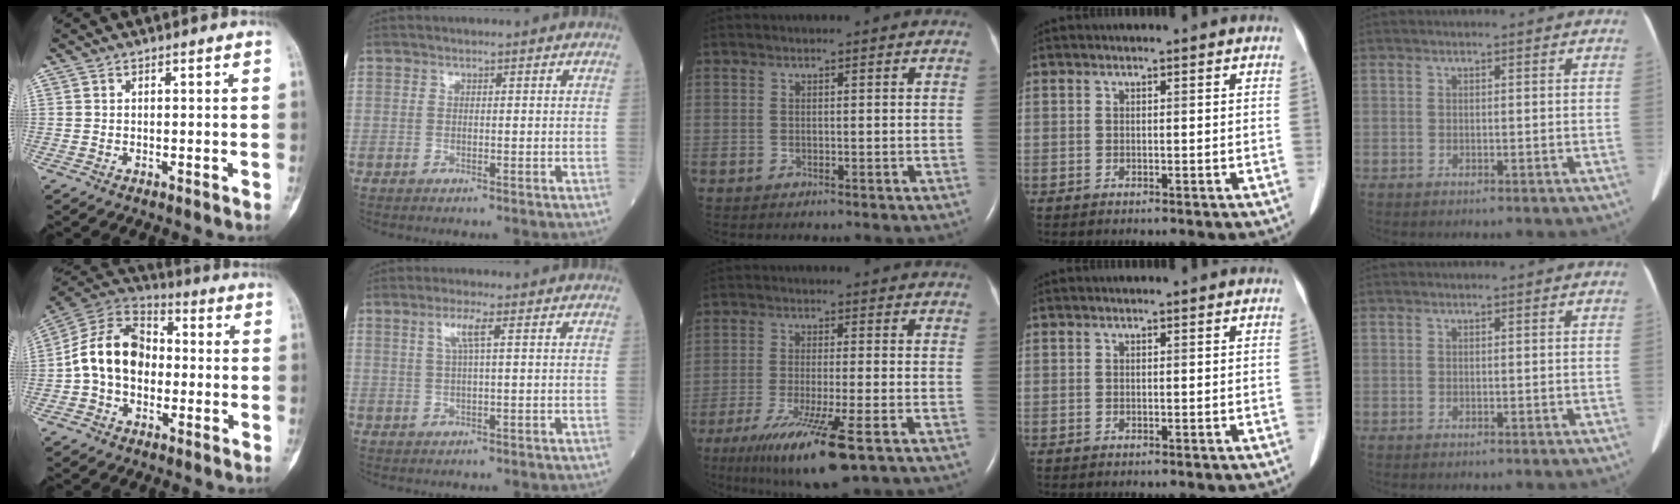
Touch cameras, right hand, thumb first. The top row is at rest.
{"thumb": {"total": 14.0, "force": [-1.2, 10.3, 9.4], "torque": [-0.152, 0.040, -0.035]}, "index": {"total": 3.2, "force": [1.2, -0.1, 3.0], "torque": [-0.063, 0.007, 0.023]}, "middle": {"total": 12.3, "force": [-6.7, 0.9, 10.2], "torque": [-0.181, -0.038, -0.109]}}